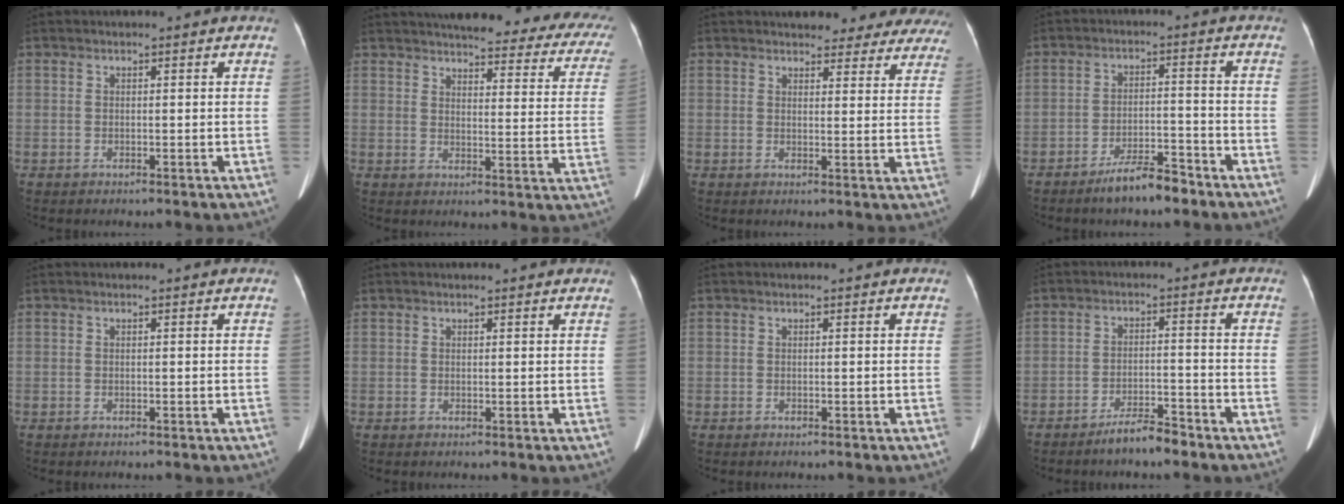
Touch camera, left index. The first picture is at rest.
{"total": 27.7, "force": [24.1, 6.3, 12.2], "torque": [-0.155, -0.035, 0.259]}
{"total": 17.2, "force": [15.7, 5.3, 4.6], "torque": [-0.028, -0.012, 0.160]}
{"total": 6.3, "force": [-5.1, 1.3, 3.4], "torque": [-0.067, -0.004, -0.091]}
{"total": 0.0}
{"total": 2.3, "force": [2.1, 0.4, 1.0], "torque": [-0.011, 0.018, 0.021]}
{"total": 0.0}
{"total": 4.7, "force": [-4.0, 0.7, 2.2], "torque": [-0.044, -0.004, -0.074]}